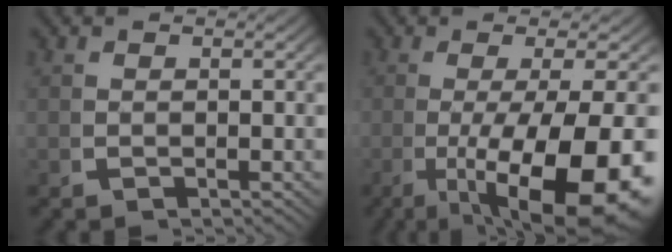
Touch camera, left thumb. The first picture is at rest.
{"total": 14.6, "force": [-4.0, 7.8, 11.7], "torque": [-0.211, -0.056, -0.030]}